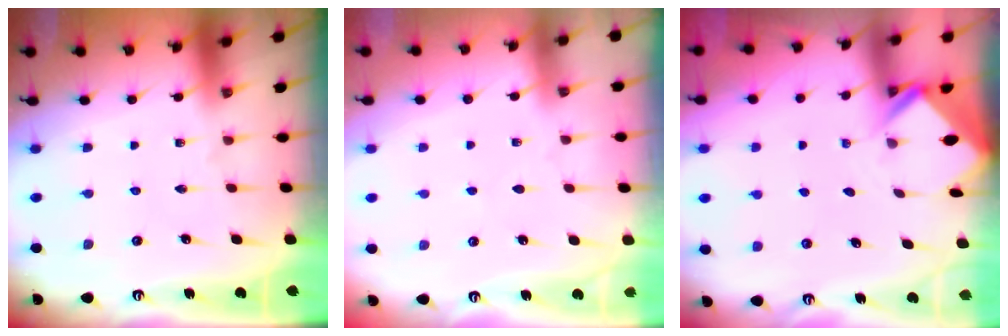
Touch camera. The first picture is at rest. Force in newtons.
{"total": 2.8, "press": 2.8, "slide": 0.4}
{"total": 2.7, "press": 2.7, "slide": 0.1}